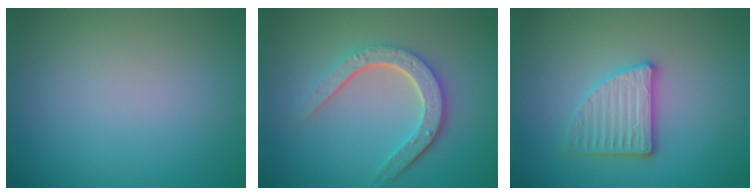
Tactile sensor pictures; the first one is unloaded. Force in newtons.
{"total": 4.8, "press": 3.6, "slide": 3.1}
{"total": 3.3, "press": 3.0, "slide": 1.4}